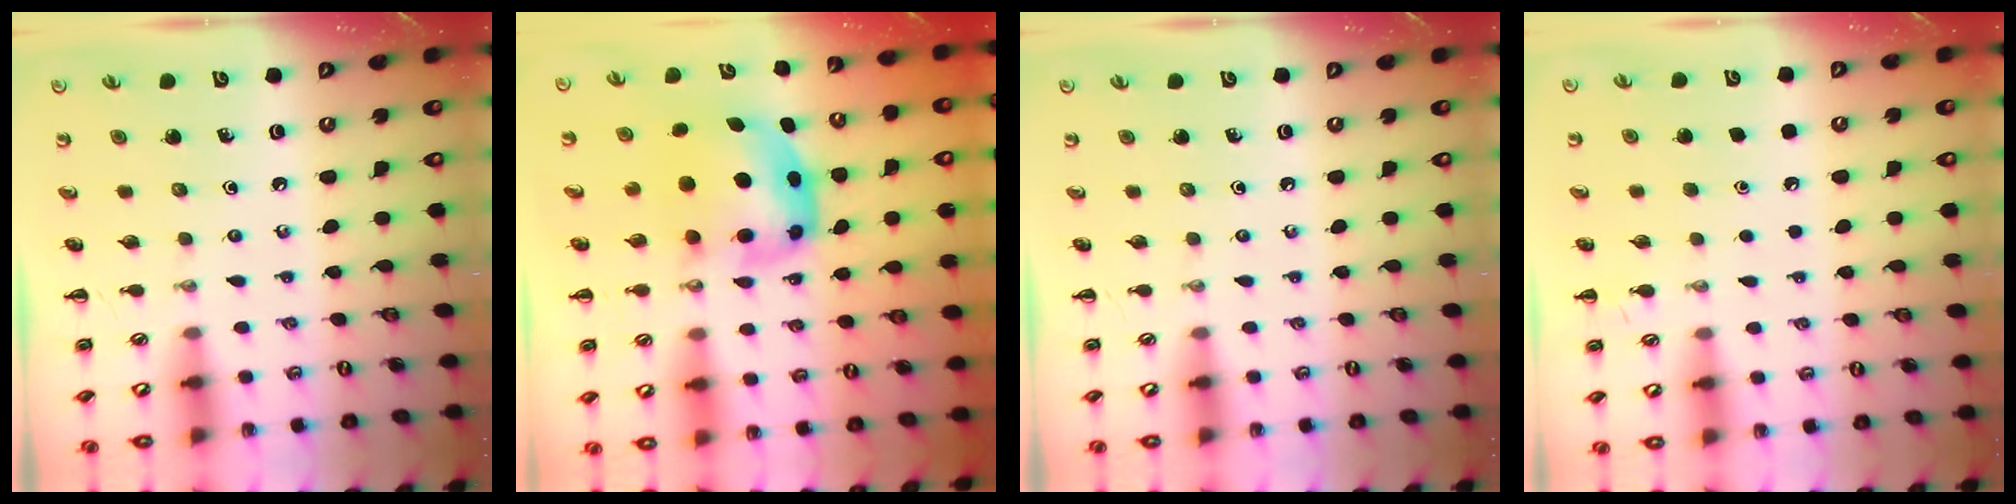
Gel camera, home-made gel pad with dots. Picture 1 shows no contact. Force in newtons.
{"total": 6.1, "press": 5.9, "slide": 1.2}
{"total": 0.0}
{"total": 1.8, "press": 1.8, "slide": 0.1}